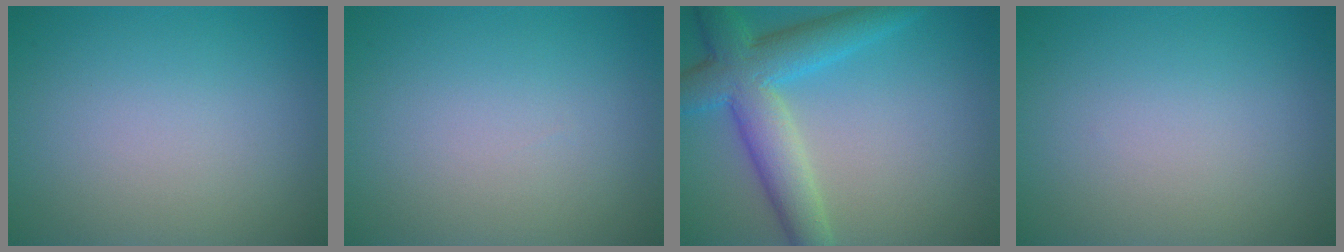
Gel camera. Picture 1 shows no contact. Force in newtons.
{"total": 0.0}
{"total": 7.0, "press": 7.0, "slide": 0.5}
{"total": 0.0}